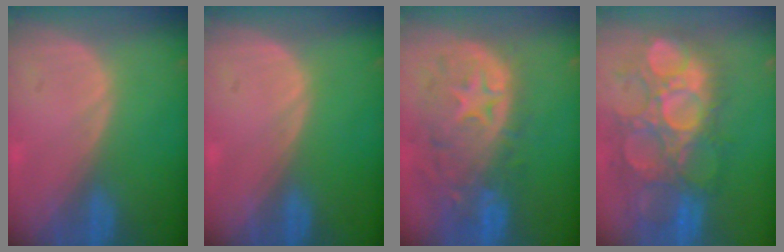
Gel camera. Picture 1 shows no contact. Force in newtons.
{"total": 0.0}
{"total": 12.4, "press": 10.5, "slide": 6.7}
{"total": 12.4, "press": 11.6, "slide": 4.3}